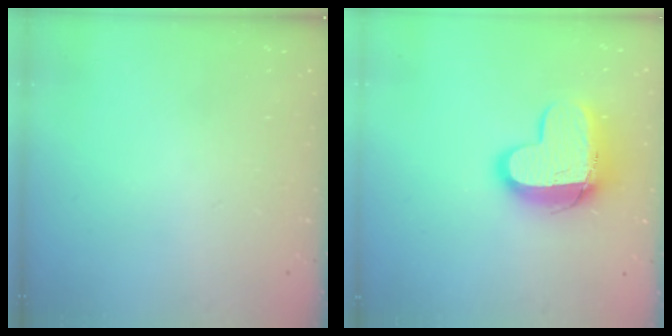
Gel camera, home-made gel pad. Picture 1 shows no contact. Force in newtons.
{"total": 12.8, "press": 12.7, "slide": 1.4}